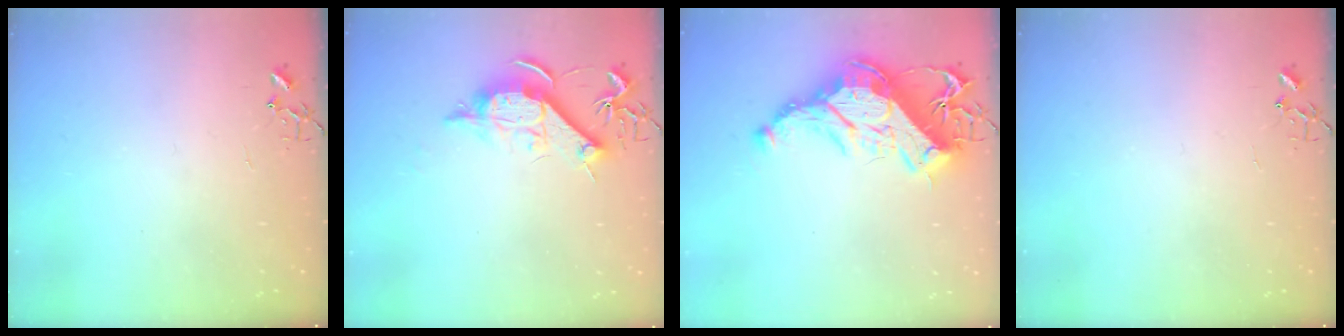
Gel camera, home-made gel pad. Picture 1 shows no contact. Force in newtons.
{"total": 11.3, "press": 11.3, "slide": 0.0}
{"total": 21.4, "press": 21.2, "slide": 2.9}
{"total": 0.0}